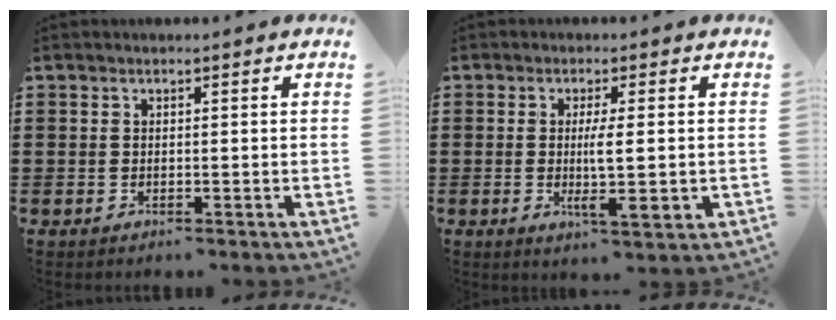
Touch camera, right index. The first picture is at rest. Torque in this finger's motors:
{"motor_torque": [0.05, 0.05, 0.25, 0.13]}